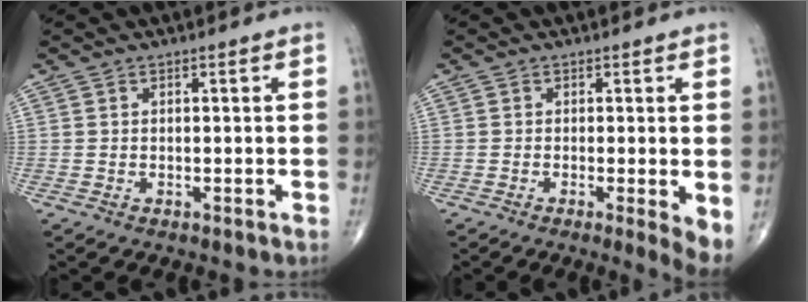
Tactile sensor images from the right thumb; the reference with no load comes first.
{"total": 4.1, "force": [-0.4, 0.6, 4.0], "torque": [-0.063, -0.014, -0.010]}